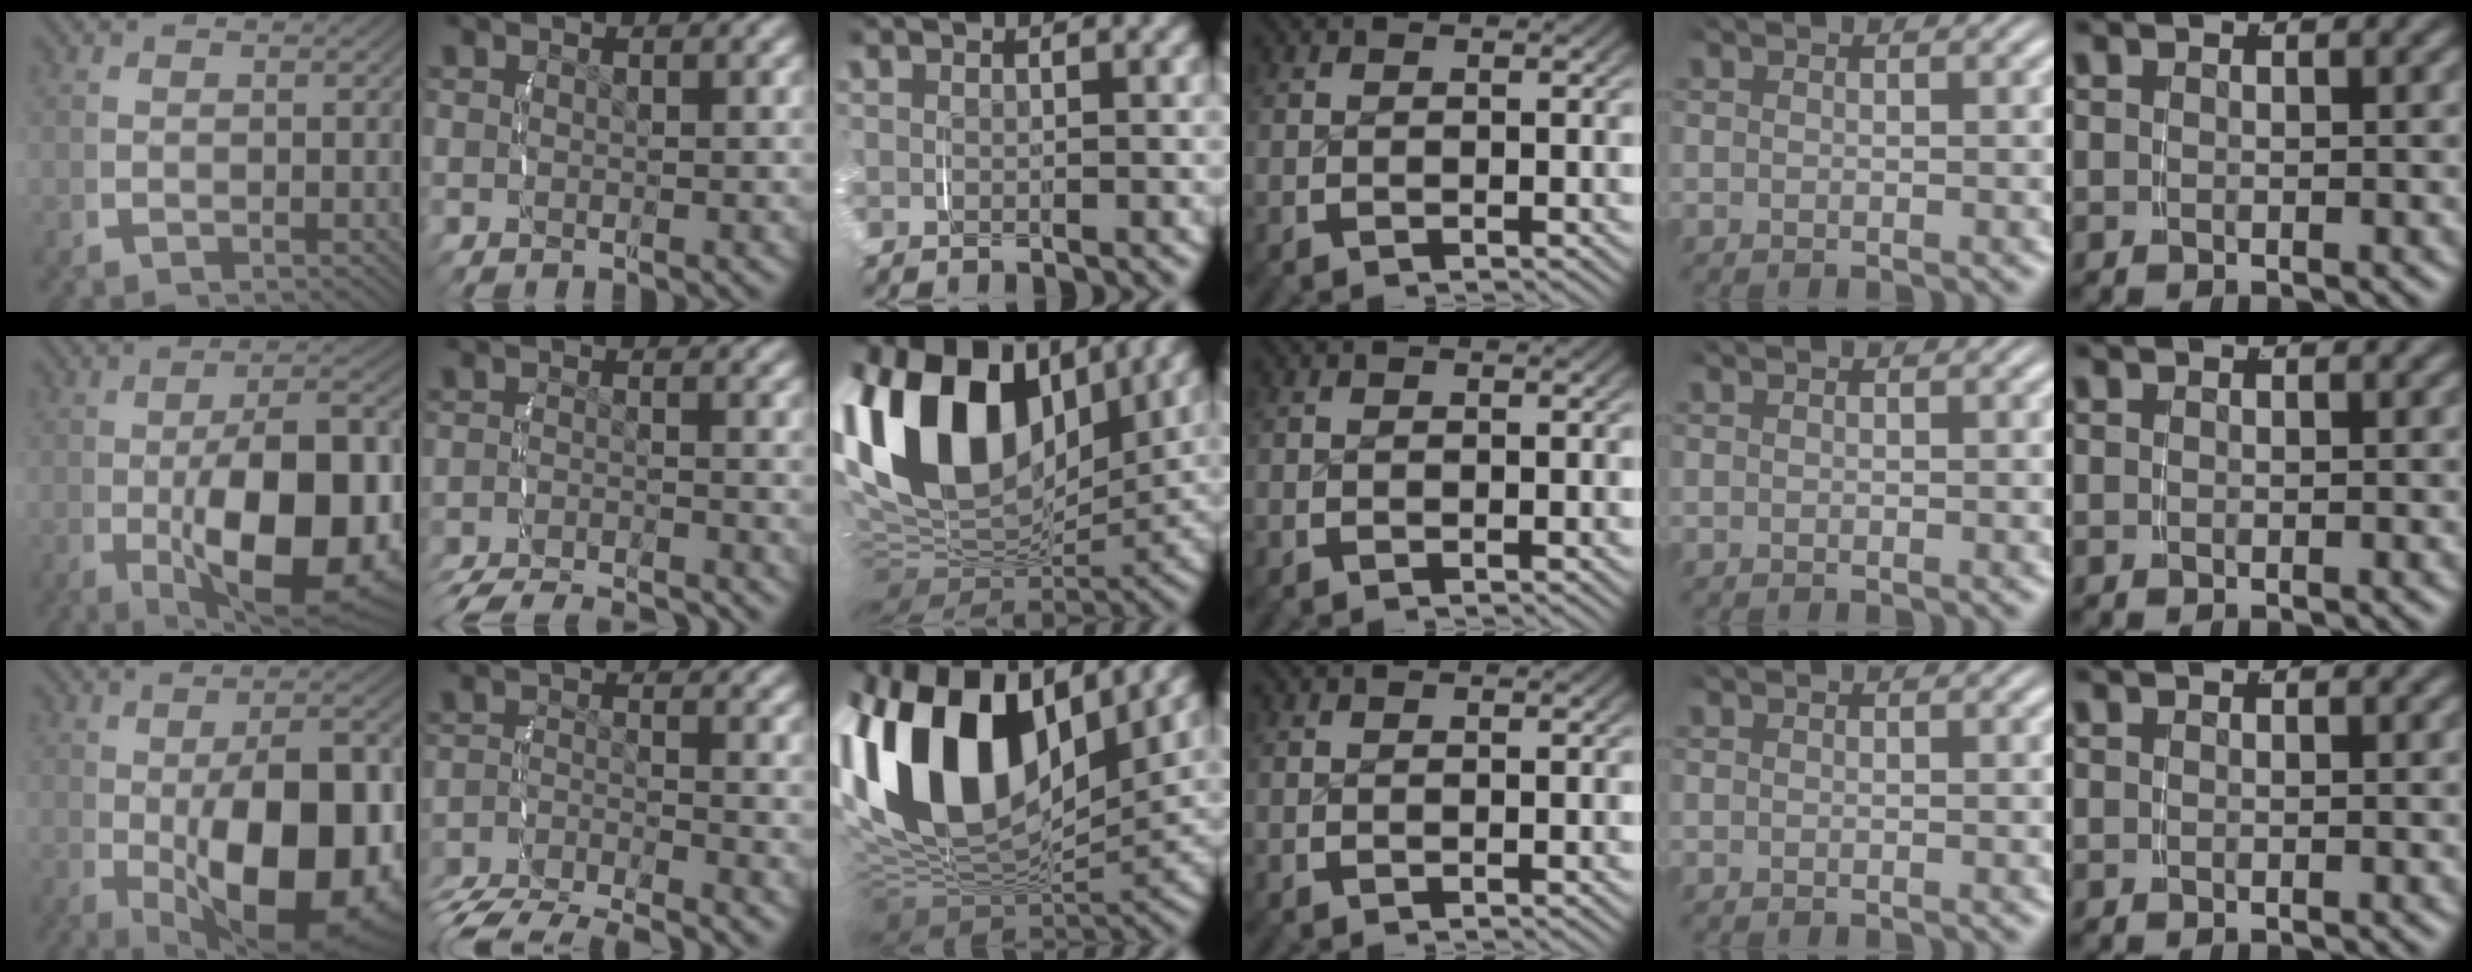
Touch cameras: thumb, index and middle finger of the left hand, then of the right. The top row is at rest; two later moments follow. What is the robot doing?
{"motion": "grasp_and_lifting", "object": "velcro strap"}